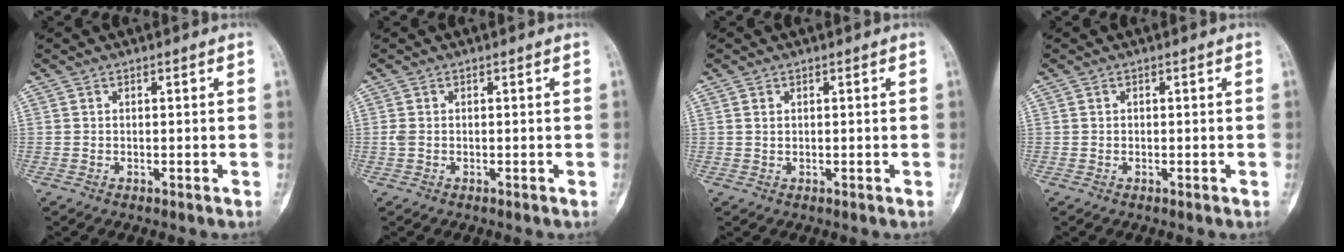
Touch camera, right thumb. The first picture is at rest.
{"total": 1.1, "force": [-0.1, 0.8, 0.8], "torque": [-0.025, 0.000, -0.002]}
{"total": 0.7, "force": [0.3, 0.4, 0.5], "torque": [-0.009, 0.000, 0.008]}
{"total": 0.0}